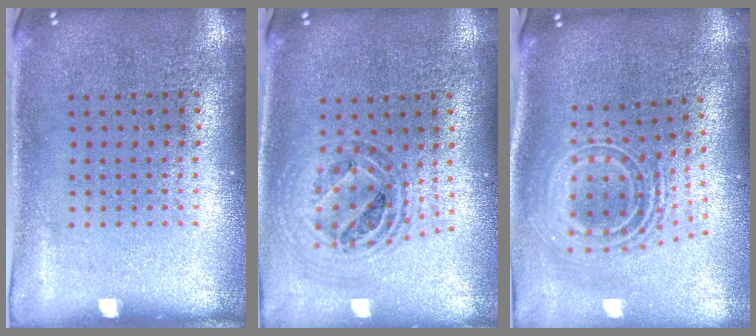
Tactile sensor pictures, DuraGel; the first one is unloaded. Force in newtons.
{"total": 1.0, "press": 1.0, "slide": 0.3}
{"total": 2.6, "press": 1.8, "slide": 1.9}